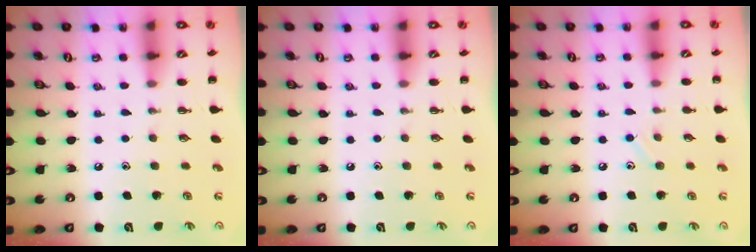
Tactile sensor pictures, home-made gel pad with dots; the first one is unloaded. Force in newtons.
{"total": 0.0}
{"total": 5.9, "press": 5.6, "slide": 2.0}